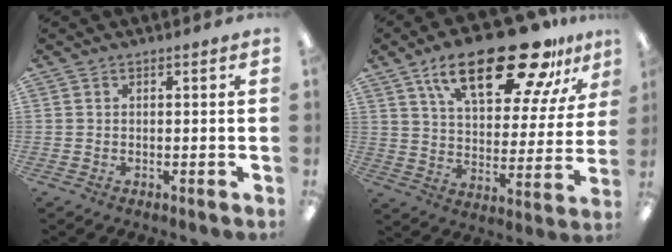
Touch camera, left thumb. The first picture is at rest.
{"total": 25.6, "force": [16.0, 10.2, 17.3], "torque": [-0.264, -0.081, 0.263]}